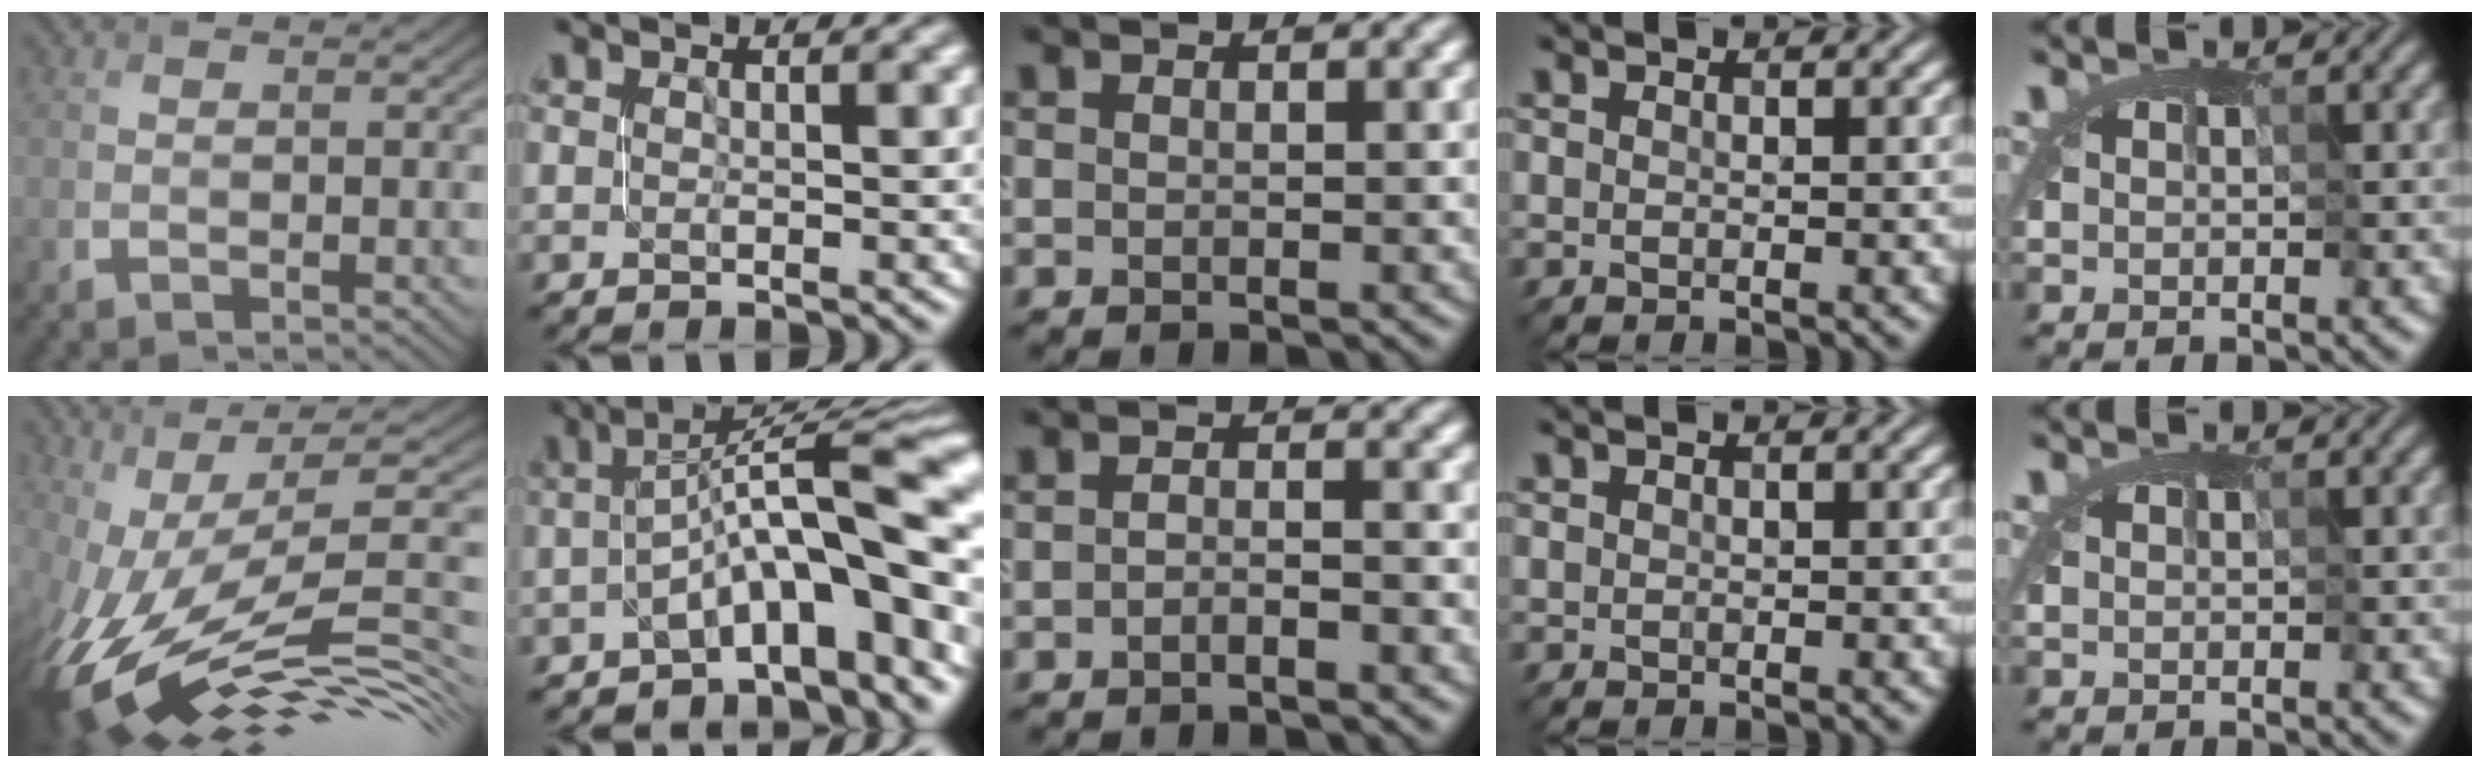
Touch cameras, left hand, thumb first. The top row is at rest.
{"thumb": {"total": 15.2, "force": [-2.3, 4.6, 14.3], "torque": [-0.271, 0.016, -0.034]}, "index": {"total": 9.6, "force": [-2.9, 2.1, 8.9], "torque": [-0.128, 0.027, -0.046]}, "middle": {"total": 1.4, "force": [-1.3, 0.1, 0.4], "torque": [-0.006, 0.002, -0.028]}}